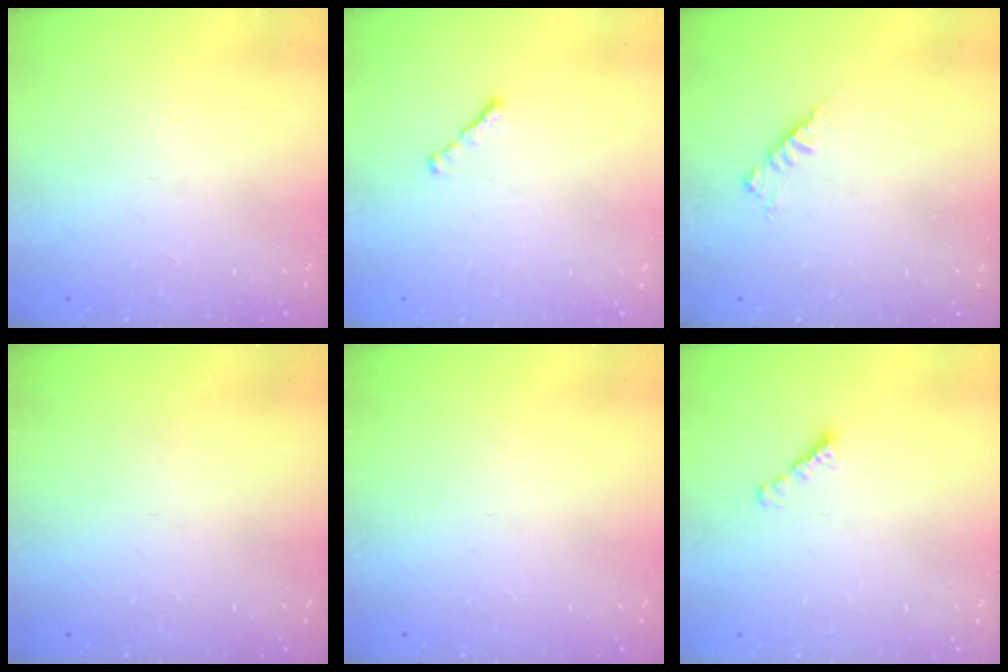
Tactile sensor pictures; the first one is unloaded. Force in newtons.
{"total": 1.3, "press": 1.2, "slide": 0.5}
{"total": 2.9, "press": 2.8, "slide": 0.7}
{"total": 0.0}
{"total": 0.0}
{"total": 2.3, "press": 2.3, "slide": 0.2}